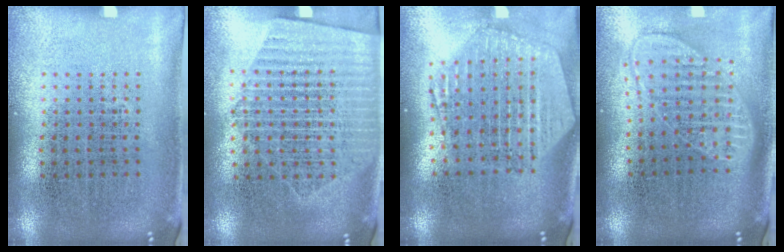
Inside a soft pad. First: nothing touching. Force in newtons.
{"total": 1.7, "press": 1.5, "slide": 0.7}
{"total": 2.6, "press": 2.2, "slide": 1.3}
{"total": 1.9, "press": 1.6, "slide": 1.1}